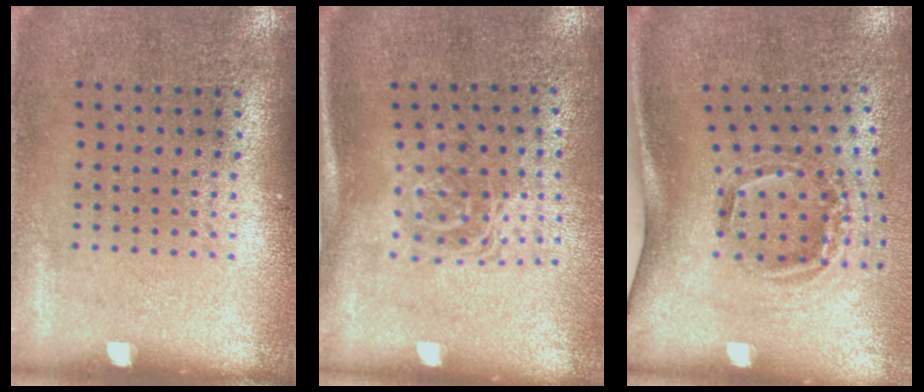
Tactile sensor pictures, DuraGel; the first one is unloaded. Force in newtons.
{"total": 1.7, "press": 1.1, "slide": 1.3}
{"total": 2.1, "press": 1.2, "slide": 1.7}